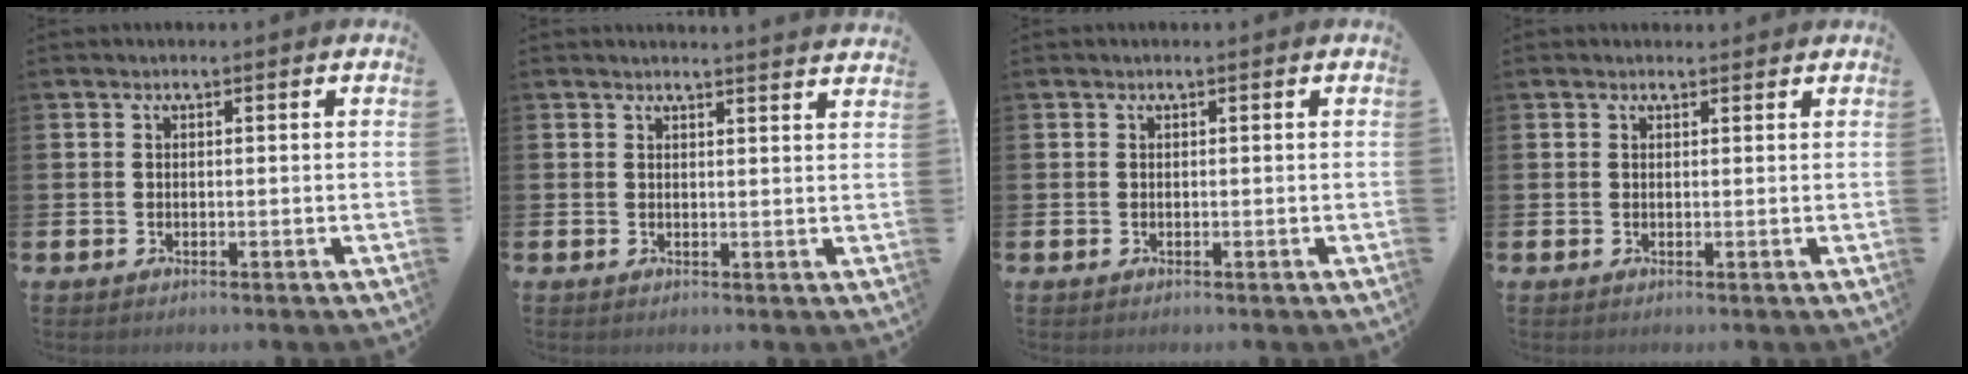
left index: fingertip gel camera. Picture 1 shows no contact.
{"total": 2.2, "force": [2.1, -0.3, -0.2], "torque": [0.014, -0.018, 0.037]}
{"total": 0.0}
{"total": 0.8, "force": [0.7, 0.3, 0.1], "torque": [0.006, 0.001, 0.011]}